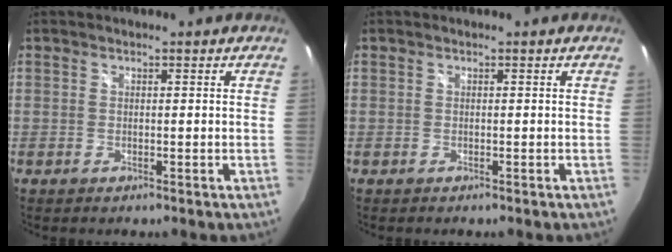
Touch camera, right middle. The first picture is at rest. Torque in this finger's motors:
{"motor_torque": [-0.39, -0.04, 0.02, 0.01]}